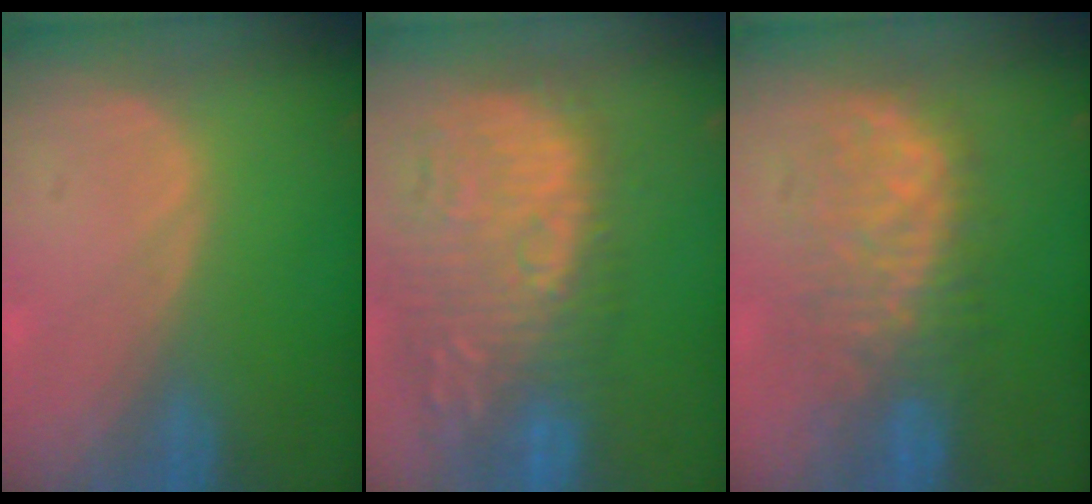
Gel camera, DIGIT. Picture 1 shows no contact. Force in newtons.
{"total": 13.5, "press": 12.1, "slide": 5.9}
{"total": 8.9, "press": 8.6, "slide": 2.1}